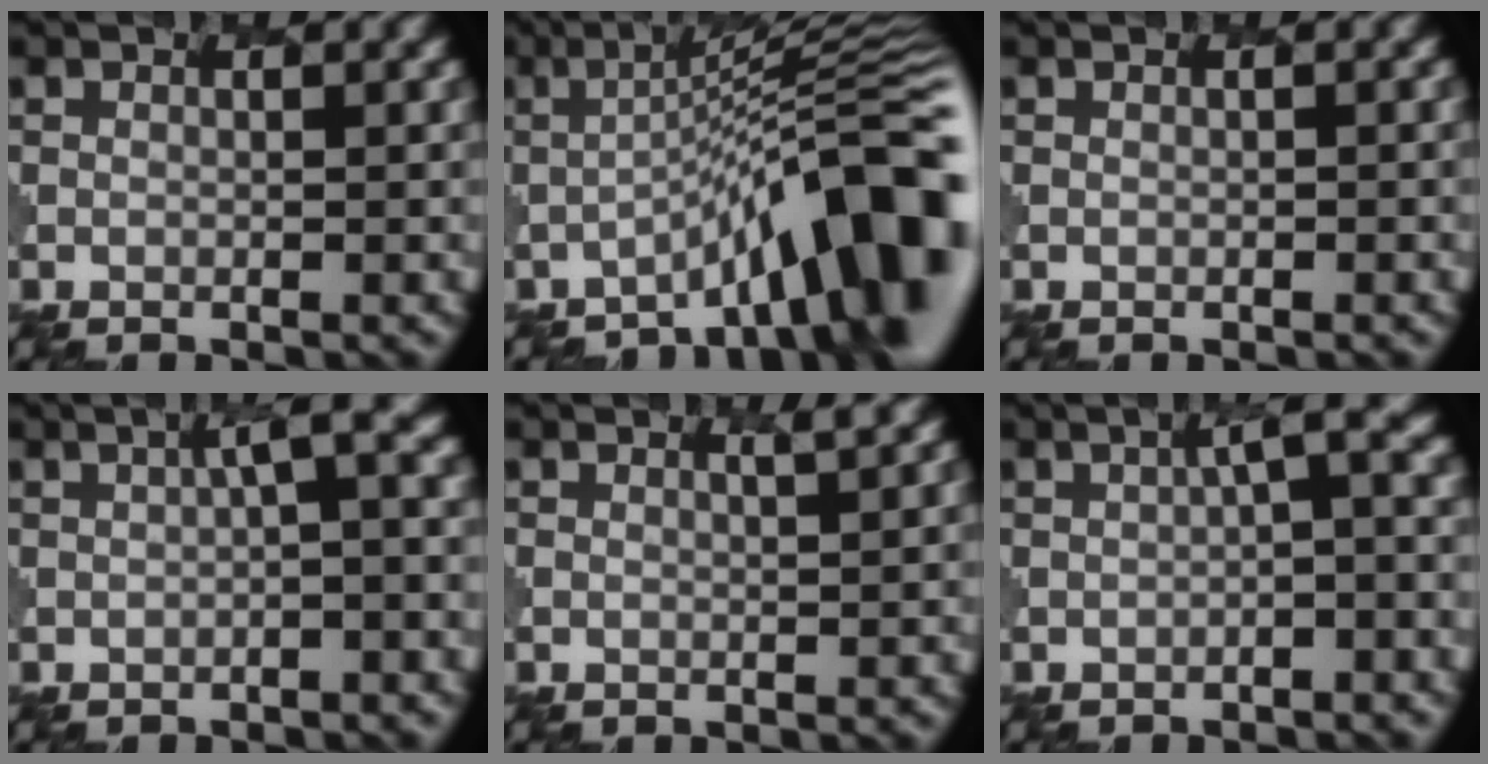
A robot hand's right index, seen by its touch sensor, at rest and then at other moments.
{"total": 10.3, "force": [-5.2, 2.0, 8.7], "torque": [-0.101, 0.019, -0.081]}
{"total": 0.0}
{"total": 3.6, "force": [0.3, 0.7, 3.5], "torque": [-0.045, 0.016, 0.001]}
{"total": 1.2, "force": [0.8, 0.3, 0.9], "torque": [-0.009, -0.001, 0.009]}
{"total": 3.7, "force": [0.0, 0.8, 3.6], "torque": [-0.049, 0.016, -0.005]}